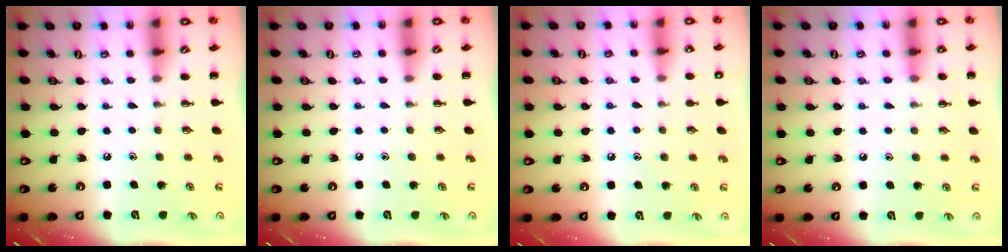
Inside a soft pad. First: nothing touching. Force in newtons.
{"total": 3.6, "press": 3.3, "slide": 1.3}
{"total": 6.2, "press": 6.0, "slide": 1.6}
{"total": 7.3, "press": 6.9, "slide": 2.5}